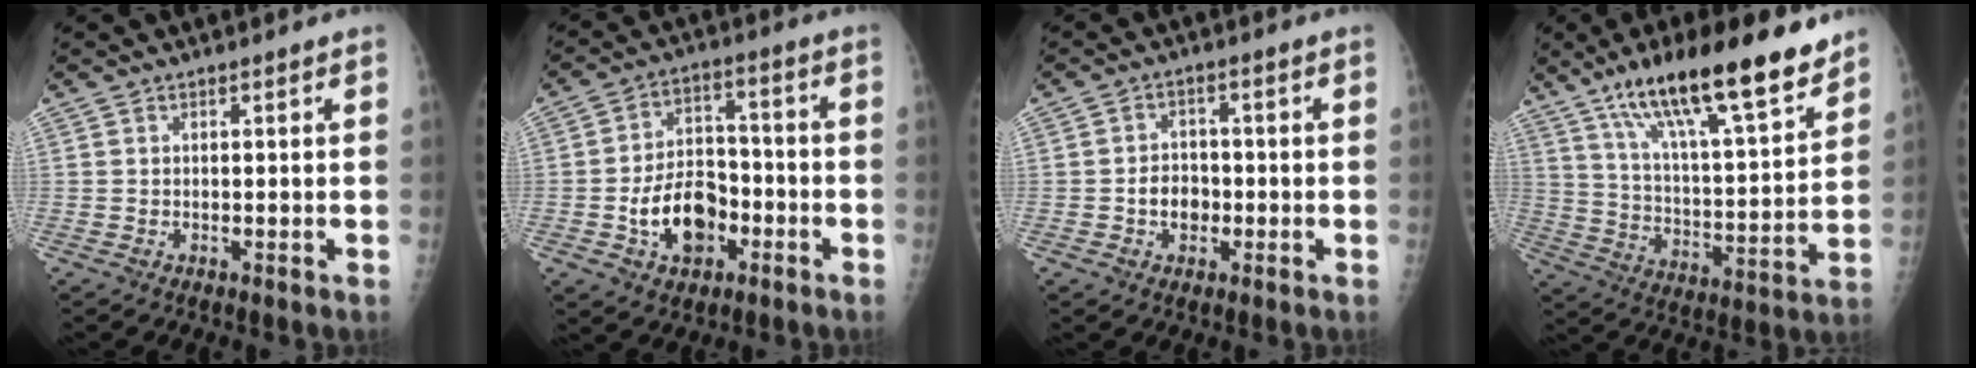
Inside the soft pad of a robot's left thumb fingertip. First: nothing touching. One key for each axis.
{"total": 11.9, "fx": -4.1, "fy": 8.0, "fz": 7.7, "tx": -0.100, "ty": 0.032, "tz": -0.067}
{"total": 4.6, "fx": -1.2, "fy": 3.7, "fz": 2.6, "tx": -0.020, "ty": 0.012, "tz": -0.022}
{"total": 22.3, "fx": 15.3, "fy": 4.9, "fz": 15.5, "tx": -0.236, "ty": -0.060, "tz": 0.256}